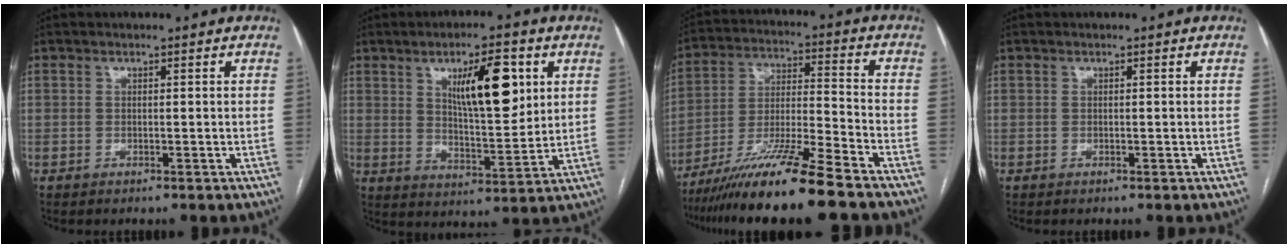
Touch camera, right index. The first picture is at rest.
{"total": 11.8, "force": [4.5, 3.2, 10.4], "torque": [-0.169, 0.001, 0.078]}
{"total": 15.1, "force": [-11.8, -1.2, 9.4], "torque": [-0.173, -0.022, -0.212]}
{"total": 0.0}